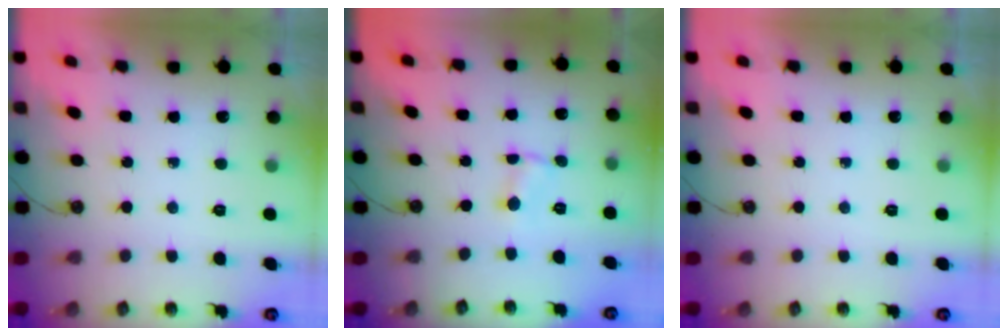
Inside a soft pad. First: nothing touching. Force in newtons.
{"total": 0.5, "press": 0.5, "slide": 0.1}
{"total": 0.0}